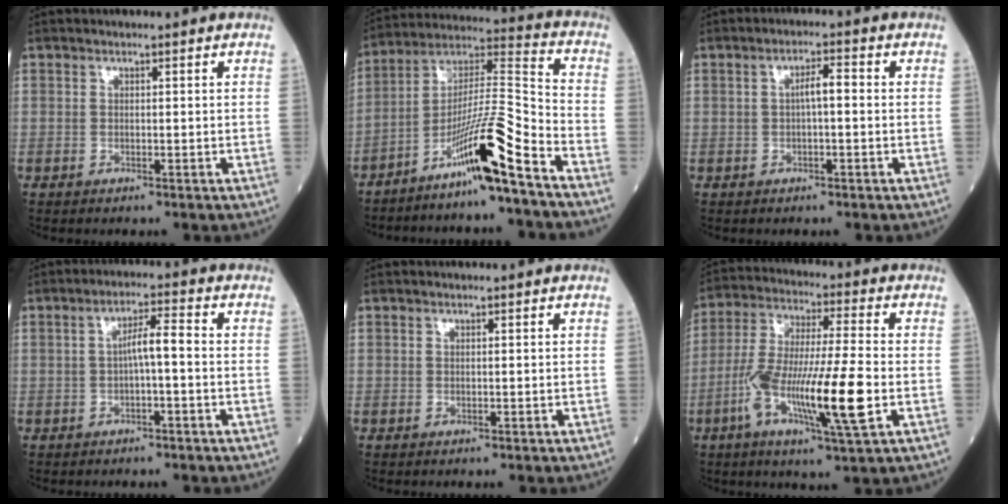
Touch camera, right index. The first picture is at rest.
{"total": 13.5, "force": [-8.6, -0.7, 10.4], "torque": [-0.194, 0.002, -0.155]}
{"total": 2.9, "force": [0.1, 0.5, 2.8], "torque": [-0.053, 0.005, 0.002]}
{"total": 4.0, "force": [-0.4, 0.4, 3.9], "torque": [-0.068, 0.011, -0.004]}
{"total": 0.0}
{"total": 15.6, "force": [-4.4, 0.9, 15.0], "torque": [-0.293, -0.009, -0.081]}